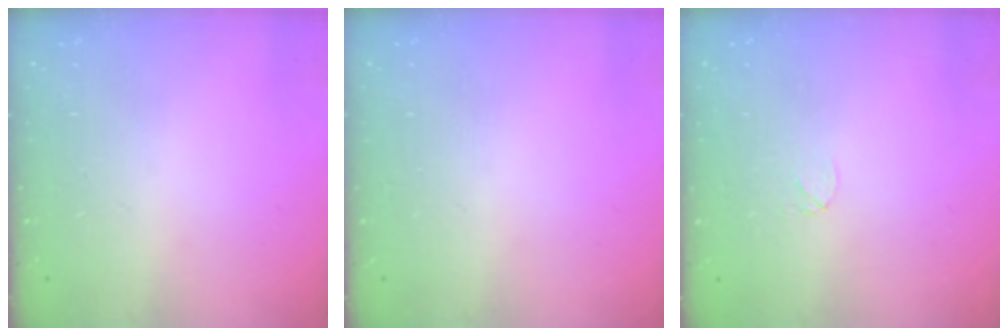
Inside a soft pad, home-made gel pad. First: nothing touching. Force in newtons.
{"total": 0.0}
{"total": 3.6, "press": 3.6, "slide": 0.3}